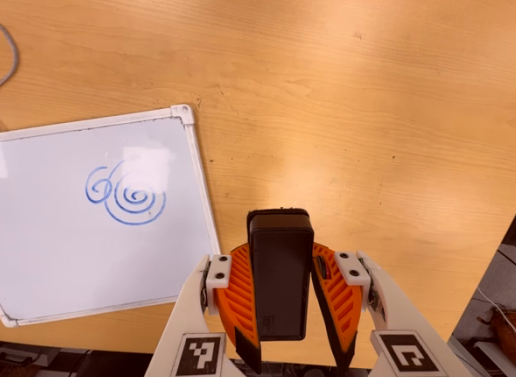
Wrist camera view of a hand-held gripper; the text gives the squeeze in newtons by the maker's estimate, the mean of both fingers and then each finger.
{"total": 7.8, "left": 6.5, "right": 9.2}